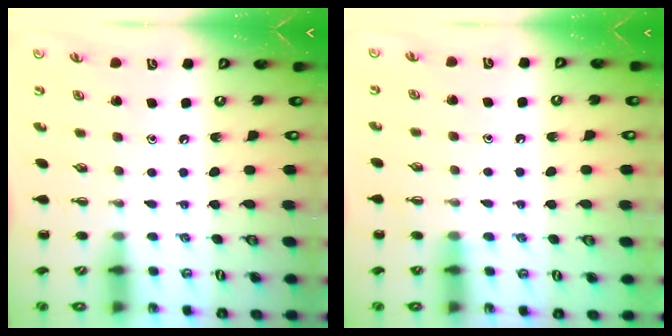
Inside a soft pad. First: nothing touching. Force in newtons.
{"total": 4.2, "press": 3.9, "slide": 1.6}